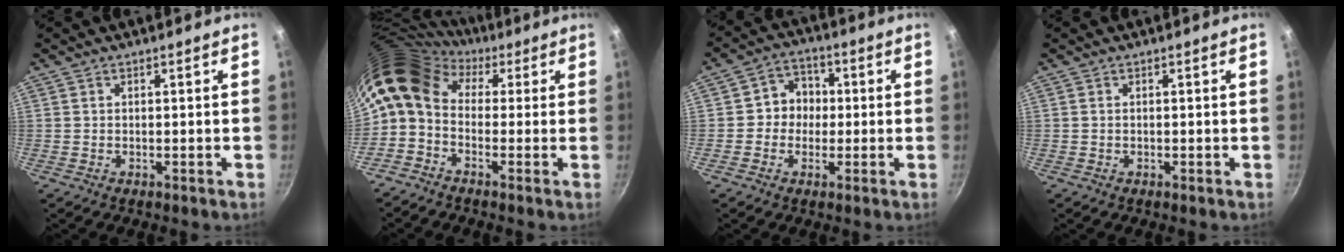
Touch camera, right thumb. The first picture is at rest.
{"total": 12.4, "force": [2.5, 8.9, 8.3], "torque": [-0.158, 0.031, 0.022]}
{"total": 6.6, "force": [-0.2, 6.1, 2.5], "torque": [0.006, 0.016, -0.016]}
{"total": 0.0}